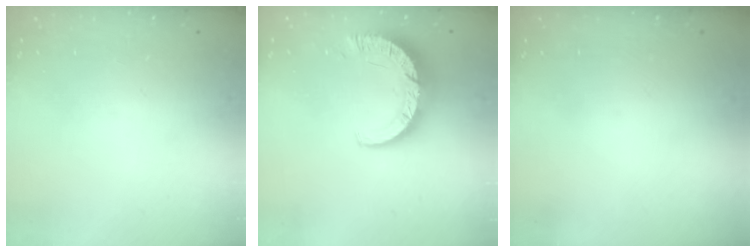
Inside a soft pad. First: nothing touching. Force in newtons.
{"total": 9.0, "press": 9.0, "slide": 0.9}
{"total": 0.0}